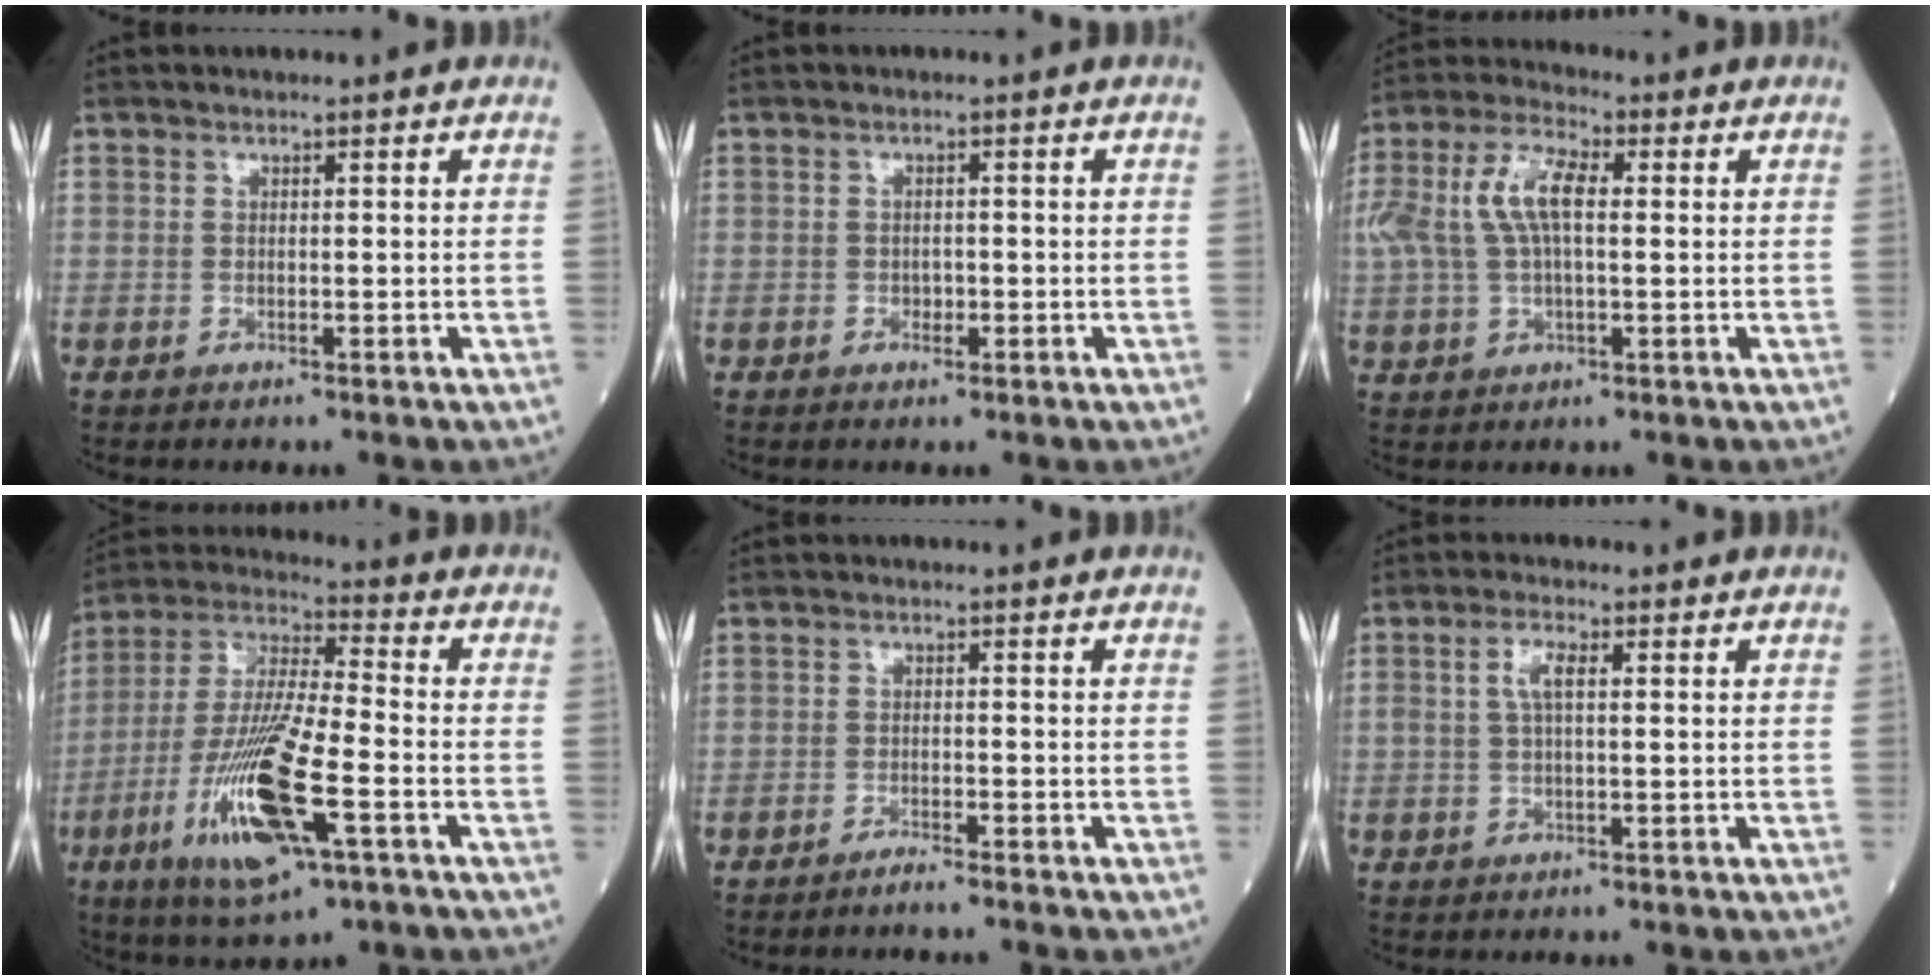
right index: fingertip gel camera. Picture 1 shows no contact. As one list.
[{"total": 1.2, "force": [-0.4, 0.9, 0.7], "torque": [-0.004, 0.003, -0.006]}, {"total": 10.4, "force": [1.8, 4.5, 9.2], "torque": [-0.210, 0.026, 0.034]}, {"total": 18.1, "force": [-6.8, 3.1, 16.5], "torque": [-0.344, -0.023, -0.121]}, {"total": 1.9, "force": [-1.7, -0.2, 0.7], "torque": [-0.015, -0.001, -0.029]}, {"total": 3.3, "force": [0.7, 1.0, 3.1], "torque": [-0.067, 0.010, 0.015]}]